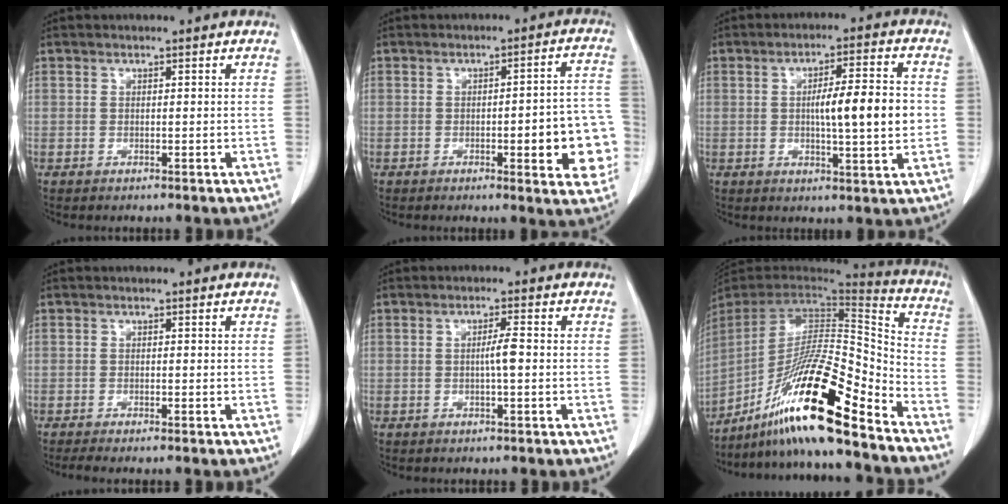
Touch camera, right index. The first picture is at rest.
{"total": 10.8, "force": [-2.5, 2.4, 10.2], "torque": [-0.104, 0.016, -0.029]}
{"total": 9.6, "force": [0.0, 1.2, 9.5], "torque": [-0.147, 0.008, -0.002]}
{"total": 1.8, "force": [-1.4, -0.1, 1.1], "torque": [-0.022, -0.005, -0.026]}
{"total": 2.6, "force": [-0.2, 0.0, 2.6], "torque": [-0.046, 0.001, -0.004]}
{"total": 21.0, "force": [-14.4, 1.0, 15.2], "torque": [-0.277, -0.013, -0.260]}